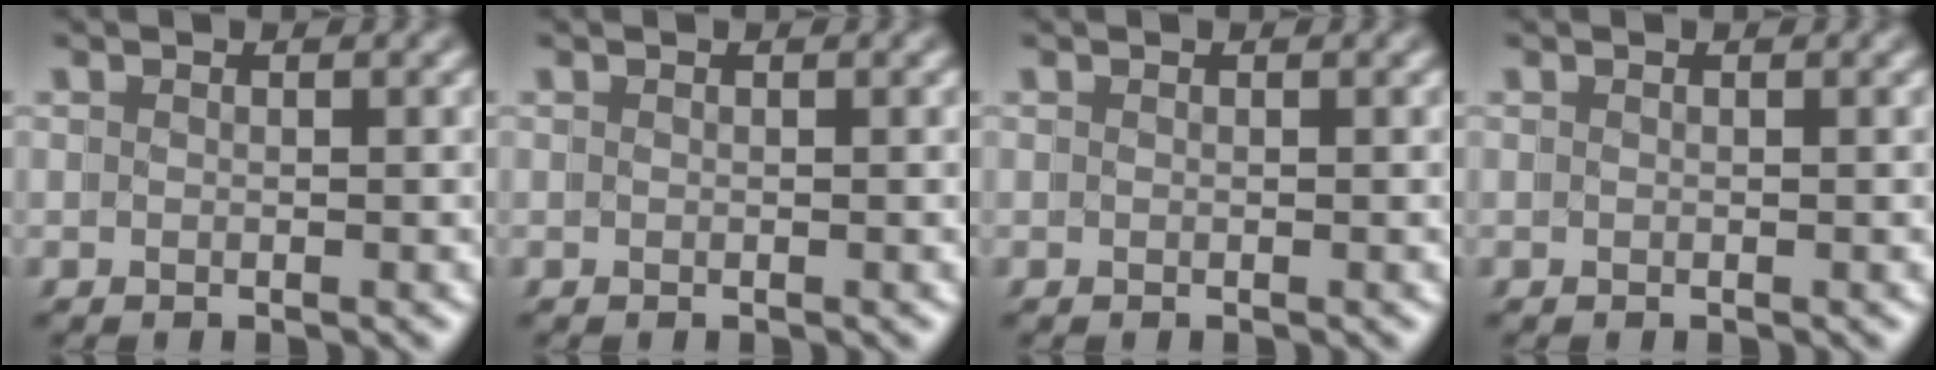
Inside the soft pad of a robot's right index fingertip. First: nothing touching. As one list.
[{"total": 0.0}, {"total": 0.0}, {"total": 0.0}]